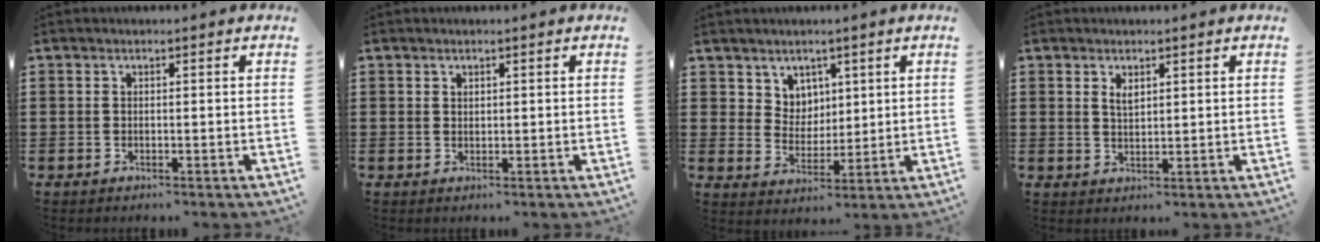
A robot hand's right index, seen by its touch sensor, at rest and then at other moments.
{"total": 0.8, "force": [0.7, 0.5, 0.1], "torque": [-0.004, 0.001, 0.013]}
{"total": 5.0, "force": [3.2, 3.8, 0.2], "torque": [-0.028, 0.004, 0.061]}
{"total": 1.9, "force": [1.2, 0.9, 1.2], "torque": [-0.027, 0.003, 0.021]}